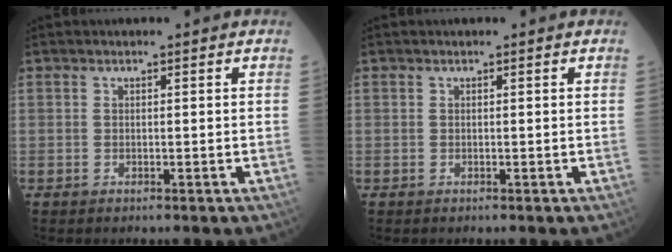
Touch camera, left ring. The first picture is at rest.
{"total": 0.0}